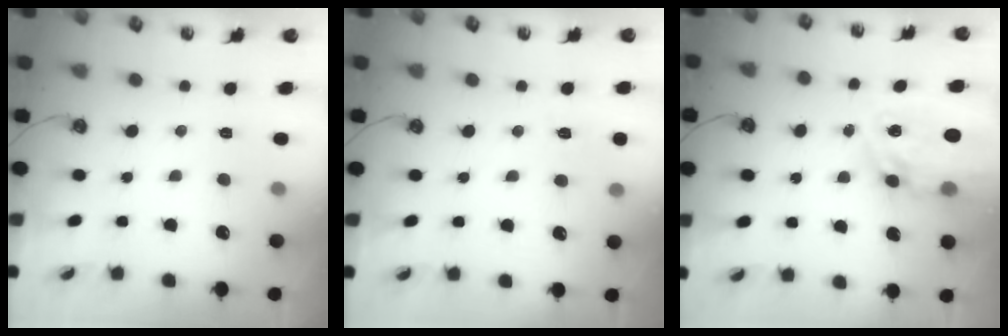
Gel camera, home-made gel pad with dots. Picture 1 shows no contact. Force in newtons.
{"total": 7.4, "press": 7.4, "slide": 0.5}
{"total": 14.2, "press": 14.1, "slide": 1.5}